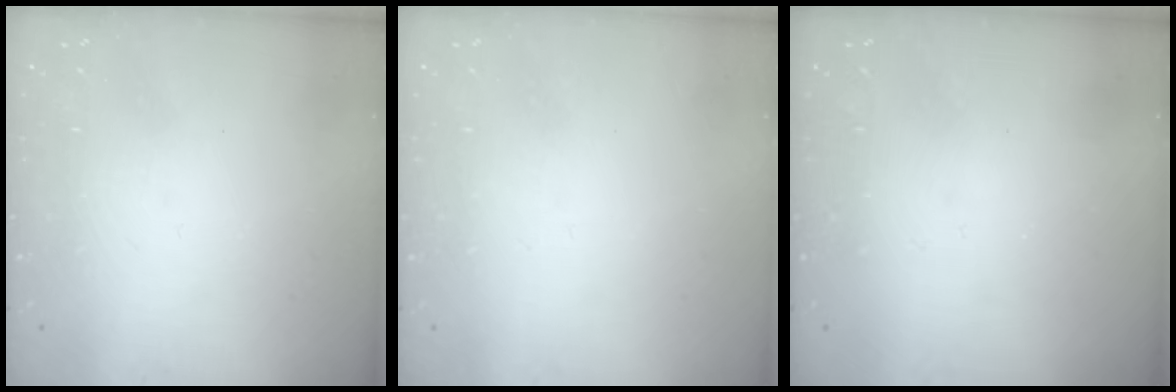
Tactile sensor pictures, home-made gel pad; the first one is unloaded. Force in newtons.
{"total": 0.0}
{"total": 0.0}